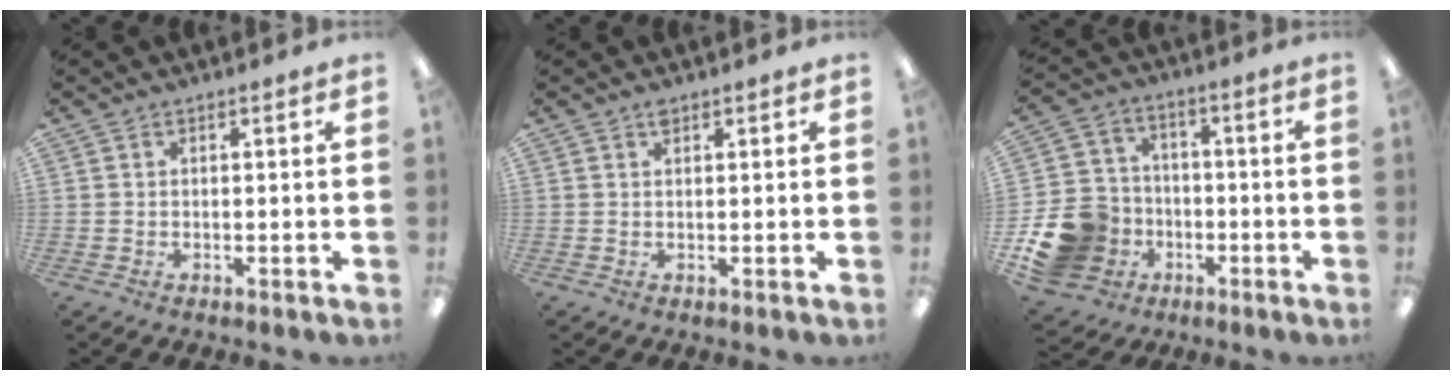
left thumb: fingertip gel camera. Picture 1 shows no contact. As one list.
[{"total": 1.3, "force": [0.8, 0.6, 0.8], "torque": [-0.010, -0.001, 0.013]}, {"total": 15.5, "force": [-6.1, 13.0, 5.8], "torque": [-0.121, 0.044, -0.099]}]